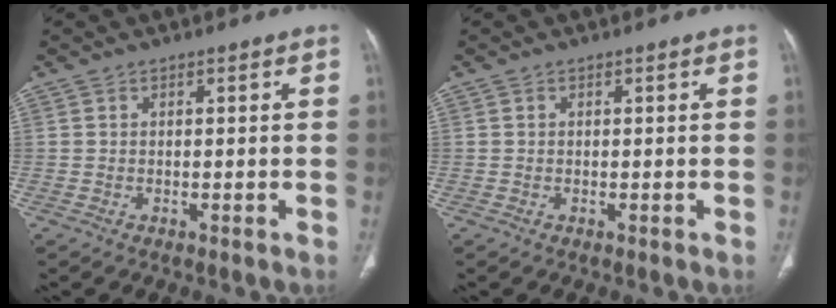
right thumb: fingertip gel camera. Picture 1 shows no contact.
{"total": 0.0}